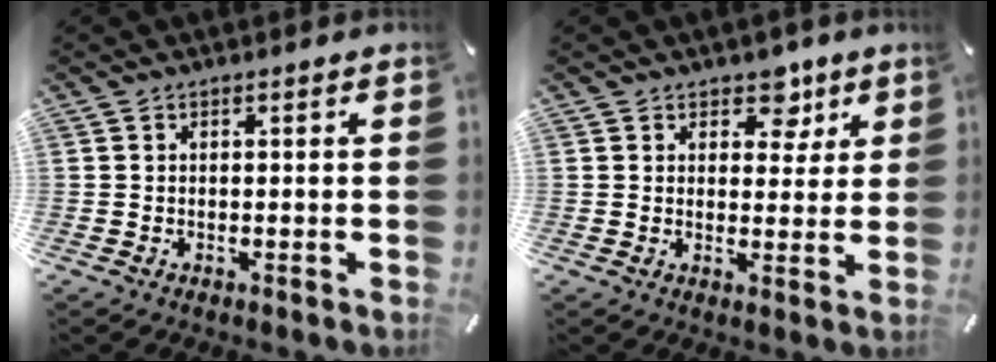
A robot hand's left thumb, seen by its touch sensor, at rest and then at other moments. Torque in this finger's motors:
{"motor_torque": [0.27, -0.36, -0.15, -0.04, -0.01]}